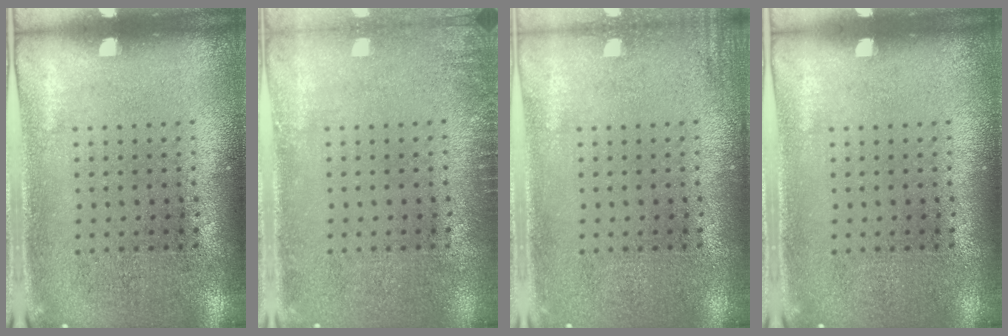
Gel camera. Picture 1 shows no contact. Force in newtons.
{"total": 1.1, "press": 1.1, "slide": 0.2}
{"total": 1.2, "press": 1.2, "slide": 0.3}
{"total": 0.0}